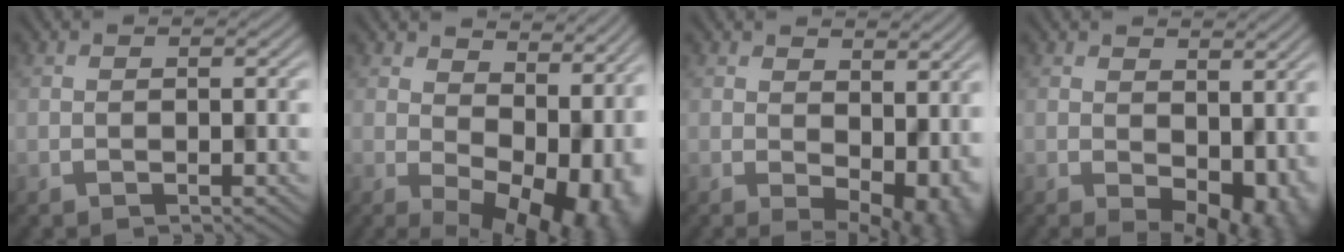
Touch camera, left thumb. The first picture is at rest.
{"total": 13.9, "force": [0.6, 8.7, 10.8], "torque": [-0.125, -0.040, 0.053]}
{"total": 6.9, "force": [-0.4, 4.3, 5.5], "torque": [-0.062, -0.025, 0.014]}
{"total": 6.6, "force": [-1.0, 4.2, 5.0], "torque": [-0.060, -0.028, -0.002]}